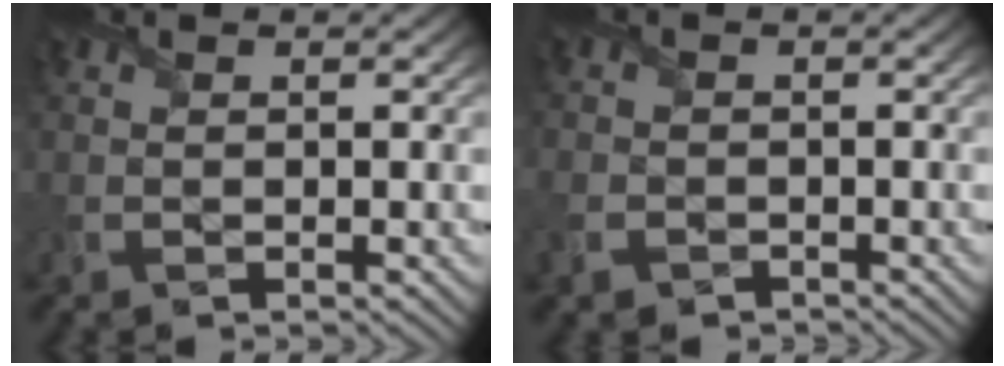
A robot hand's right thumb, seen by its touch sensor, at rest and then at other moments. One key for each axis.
{"total": 2.8, "fx": -1.9, "fy": 1.9, "fz": 0.9, "tx": -0.035, "ty": -0.010, "tz": -0.045}